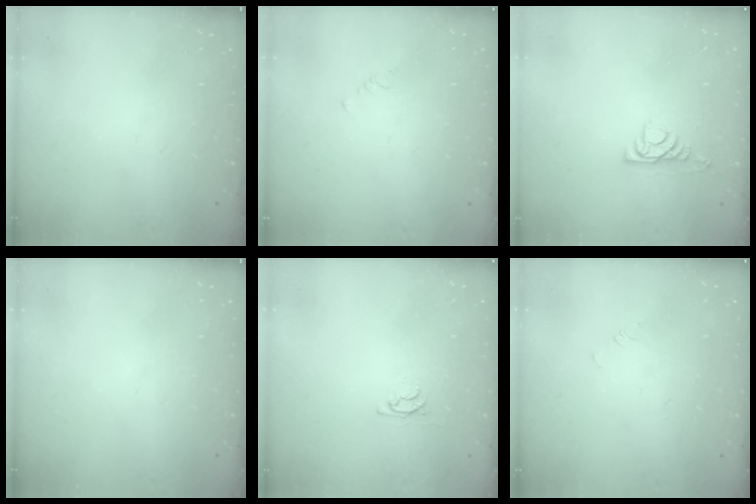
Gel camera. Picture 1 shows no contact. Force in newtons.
{"total": 0.7, "press": 0.6, "slide": 0.2}
{"total": 5.0, "press": 4.9, "slide": 0.7}
{"total": 0.0}
{"total": 3.1, "press": 3.0, "slide": 0.4}
{"total": 1.4, "press": 1.3, "slide": 0.3}